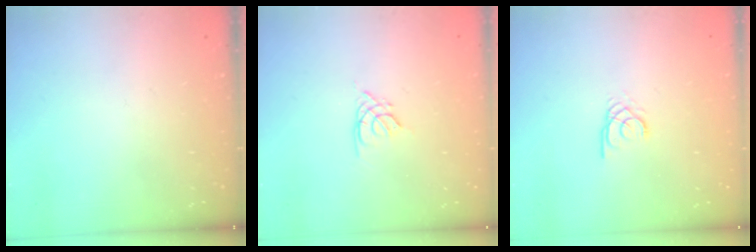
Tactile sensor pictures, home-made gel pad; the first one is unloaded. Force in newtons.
{"total": 2.6, "press": 2.6, "slide": 0.3}
{"total": 1.8, "press": 1.8, "slide": 0.2}